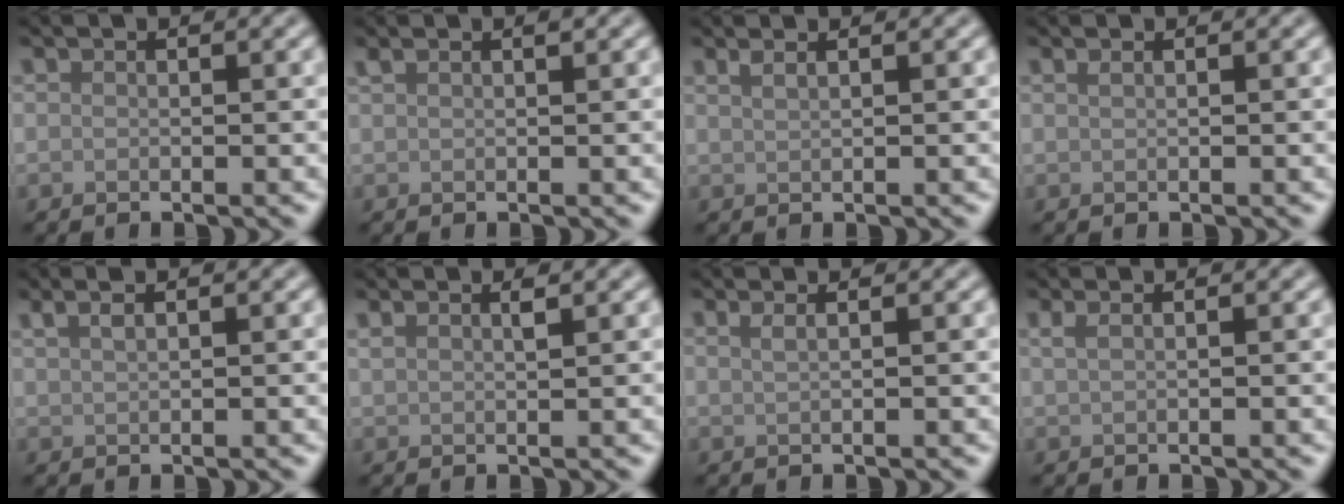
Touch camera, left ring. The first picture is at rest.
{"total": 1.2, "force": [0.8, 0.3, 0.8], "torque": [-0.015, 0.002, 0.013]}
{"total": 1.5, "force": [1.1, 0.6, 0.9], "torque": [-0.006, -0.001, 0.010]}
{"total": 0.7, "force": [0.4, 0.3, 0.5], "torque": [-0.005, 0.000, 0.003]}
{"total": 2.2, "force": [1.5, 0.8, 1.4], "torque": [-0.016, 0.004, 0.017]}
{"total": 1.4, "force": [0.9, 0.4, 1.0], "torque": [-0.014, 0.002, 0.014]}
{"total": 2.3, "force": [1.2, 1.2, 1.5], "torque": [-0.006, 0.002, -0.008]}
{"total": 1.8, "force": [0.9, 0.9, 1.3], "torque": [-0.019, -0.004, 0.004]}